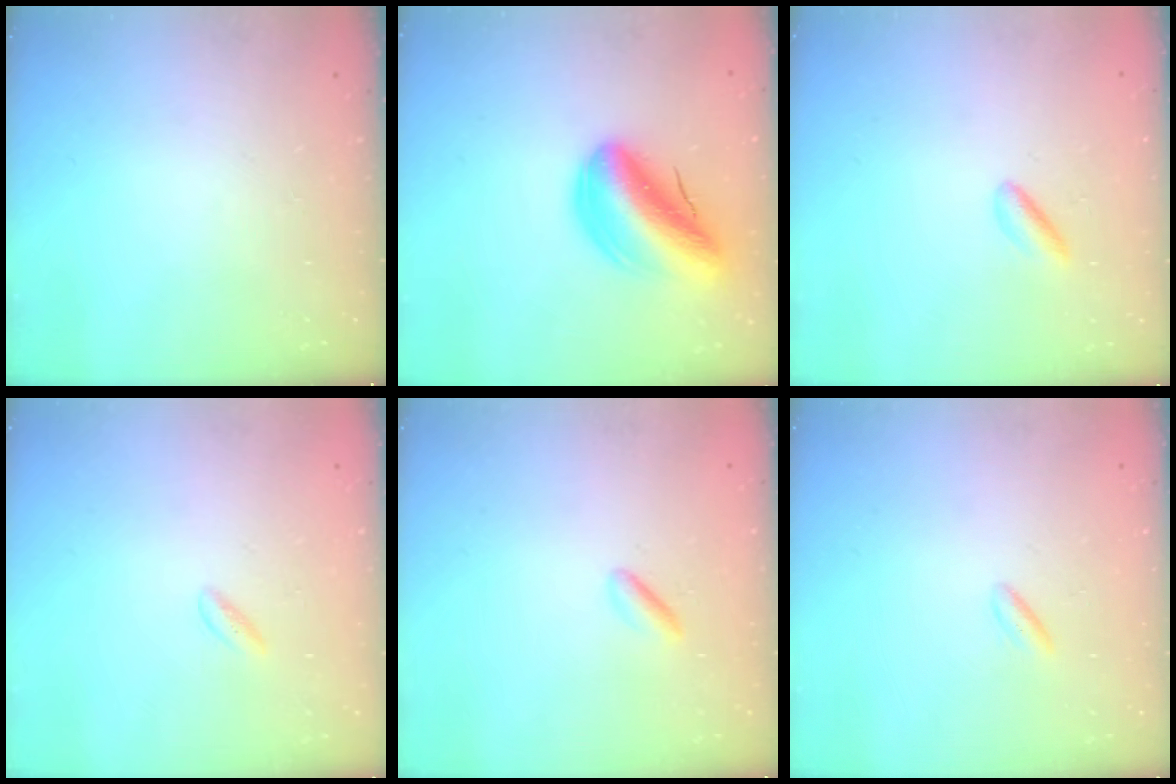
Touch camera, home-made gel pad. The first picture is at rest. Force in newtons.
{"total": 17.4, "press": 16.9, "slide": 4.0}
{"total": 2.8, "press": 2.7, "slide": 0.8}
{"total": 1.5, "press": 1.2, "slide": 0.9}
{"total": 1.6, "press": 1.4, "slide": 0.7}
{"total": 1.8, "press": 1.6, "slide": 0.9}